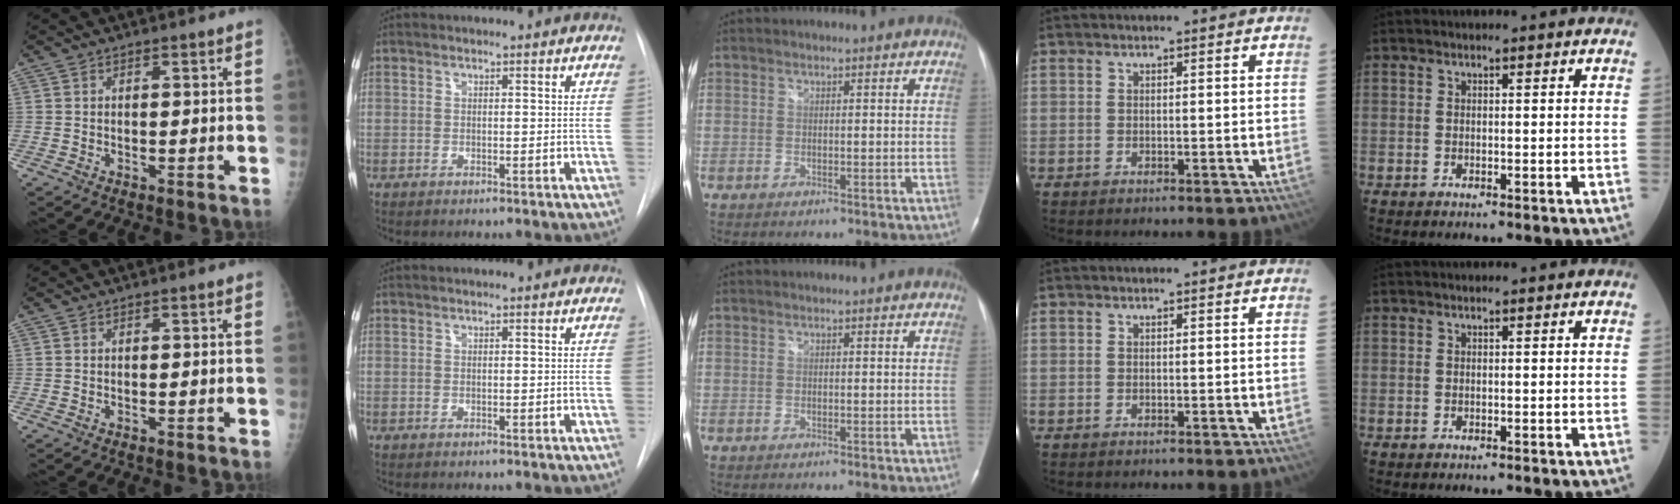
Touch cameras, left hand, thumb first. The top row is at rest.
{}